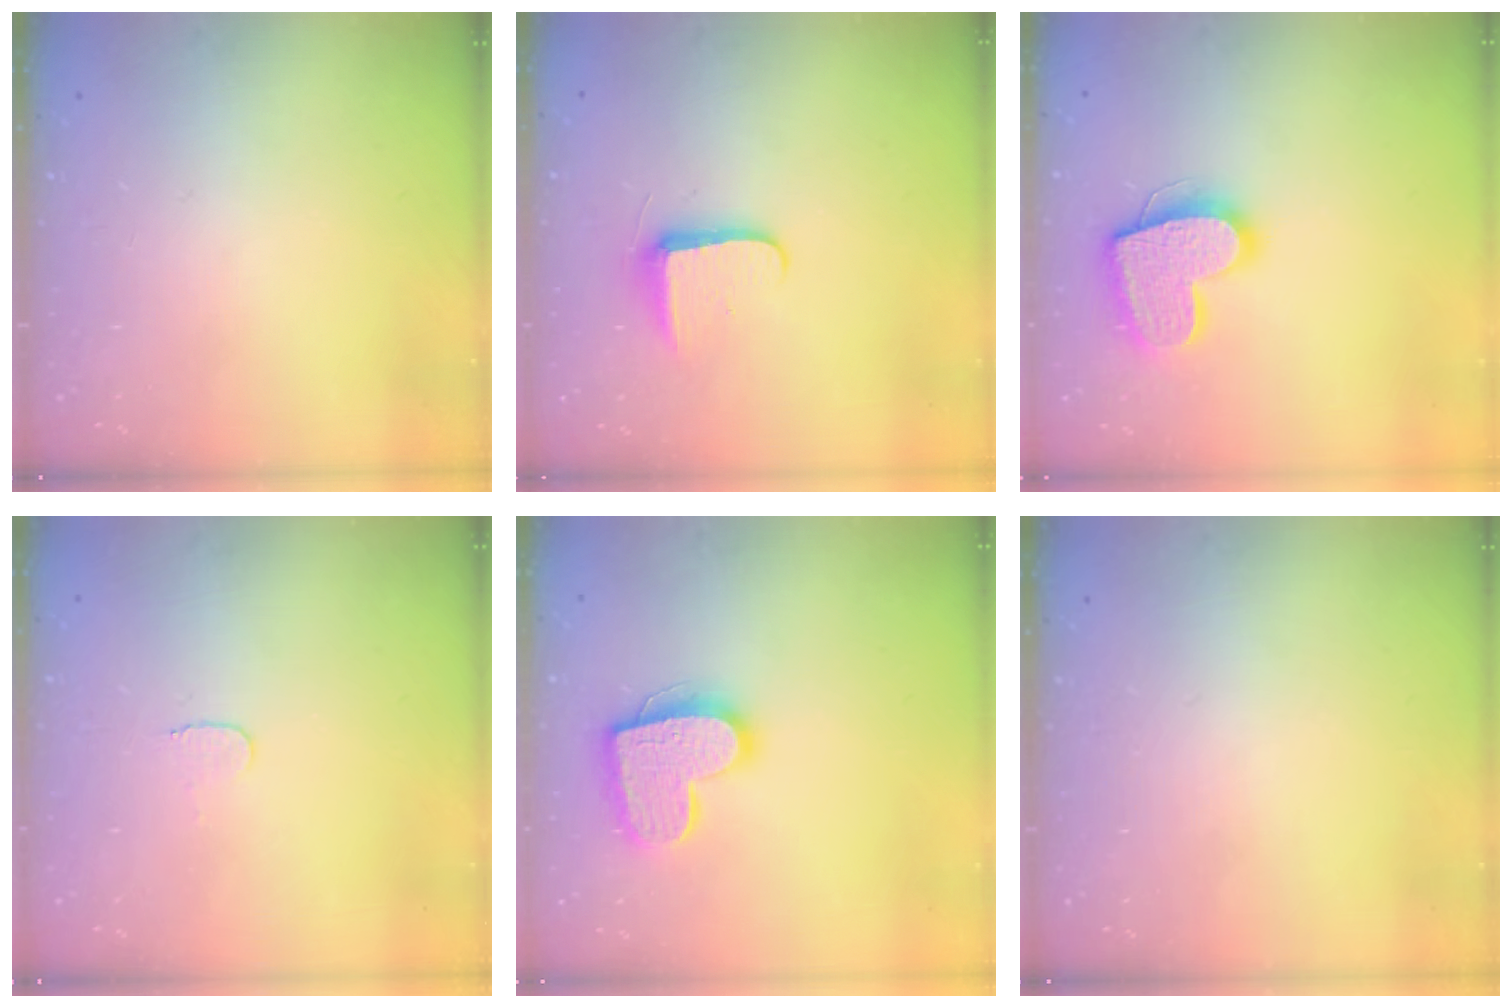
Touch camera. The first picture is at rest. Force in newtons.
{"total": 7.1, "press": 7.0, "slide": 0.9}
{"total": 15.8, "press": 15.7, "slide": 1.4}
{"total": 3.5, "press": 3.5, "slide": 0.4}
{"total": 16.1, "press": 16.1, "slide": 0.9}
{"total": 0.0}